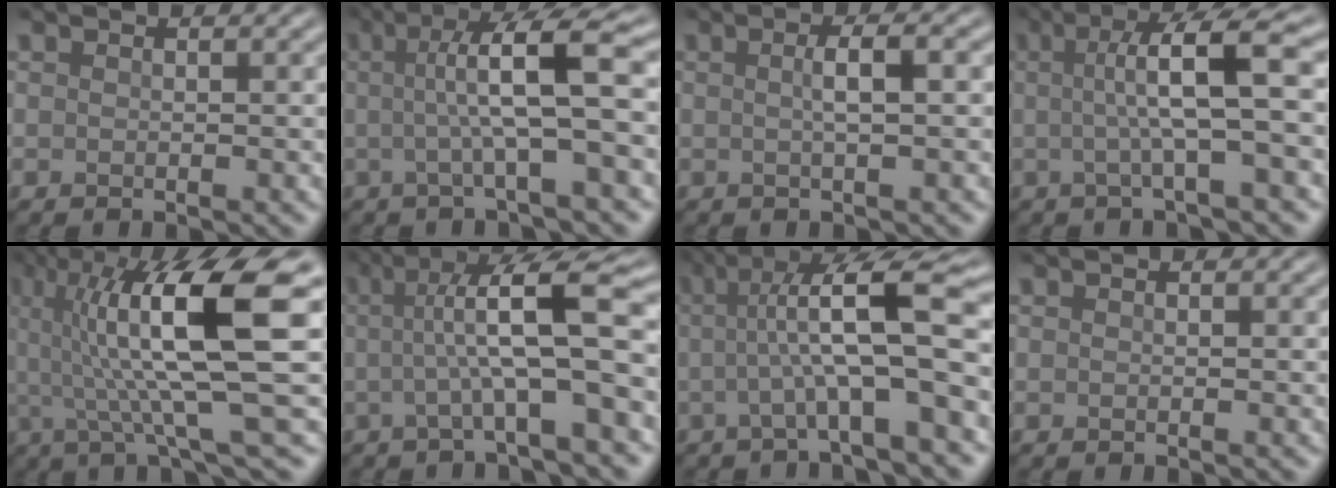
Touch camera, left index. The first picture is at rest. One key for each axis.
{"total": 7.2, "fx": 0.4, "fy": 1.2, "fz": 7.1, "tx": -0.111, "ty": 0.010, "tz": 0.004}
{"total": 2.4, "fx": 0.1, "fy": 0.5, "fz": 2.3, "tx": -0.037, "ty": 0.008, "tz": -0.001}
{"total": 6.5, "fx": 0.5, "fy": 1.1, "fz": 6.4, "tx": -0.103, "ty": 0.011, "tz": 0.004}
{"total": 12.4, "fx": 2.5, "fy": 2.5, "fz": 11.9, "tx": -0.189, "ty": 0.011, "tz": 0.049}
{"total": 9.1, "fx": 0.5, "fy": 1.7, "fz": 8.9, "tx": -0.126, "ty": 0.012, "tz": 0.002}
{"total": 10.2, "fx": 0.8, "fy": 2.1, "fz": 10.0, "tx": -0.143, "ty": 0.014, "tz": 0.009}
{"total": 0.0}